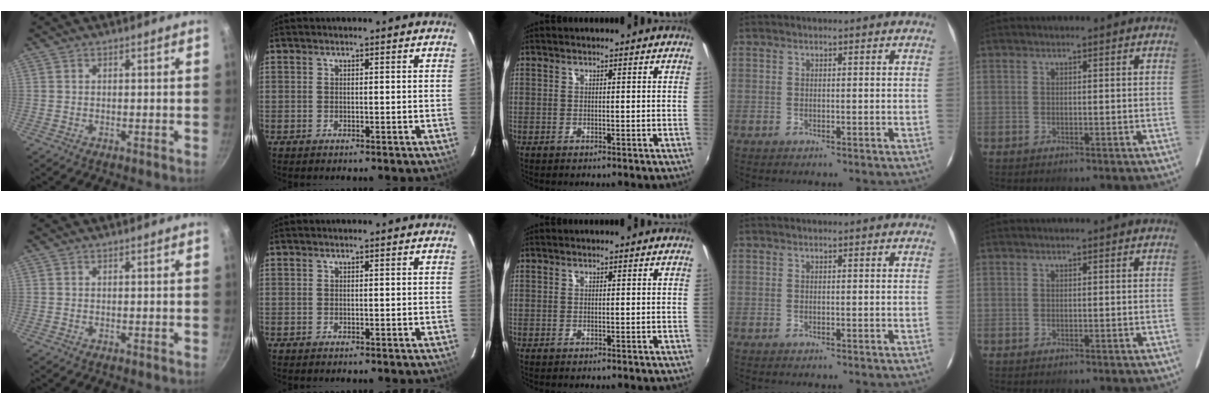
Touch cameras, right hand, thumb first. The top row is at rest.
{}